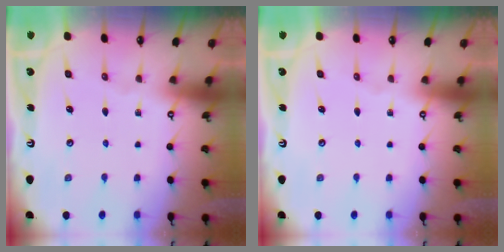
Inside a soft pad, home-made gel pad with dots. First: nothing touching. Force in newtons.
{"total": 0.0}